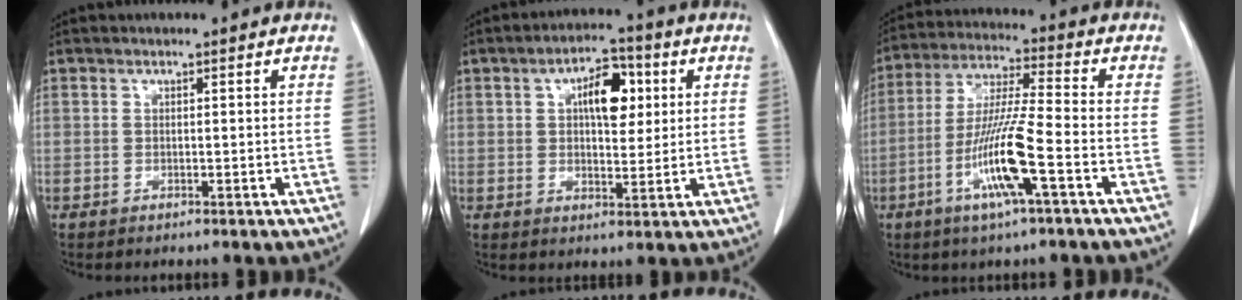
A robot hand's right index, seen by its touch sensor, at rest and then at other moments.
{"total": 7.9, "force": [2.3, 3.7, 6.6], "torque": [-0.102, 0.017, 0.036]}
{"total": 11.9, "force": [-4.5, -0.1, 11.0], "torque": [-0.222, -0.009, -0.089]}